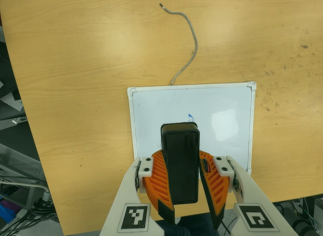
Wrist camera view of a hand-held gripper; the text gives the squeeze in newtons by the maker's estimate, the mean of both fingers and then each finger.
{"total": 11.5, "left": 10.7, "right": 12.3}